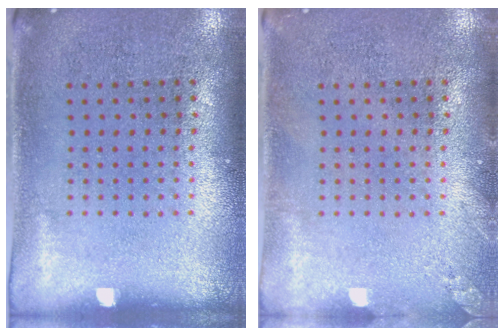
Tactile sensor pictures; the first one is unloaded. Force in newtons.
{"total": 1.0, "press": 1.0, "slide": 0.1}